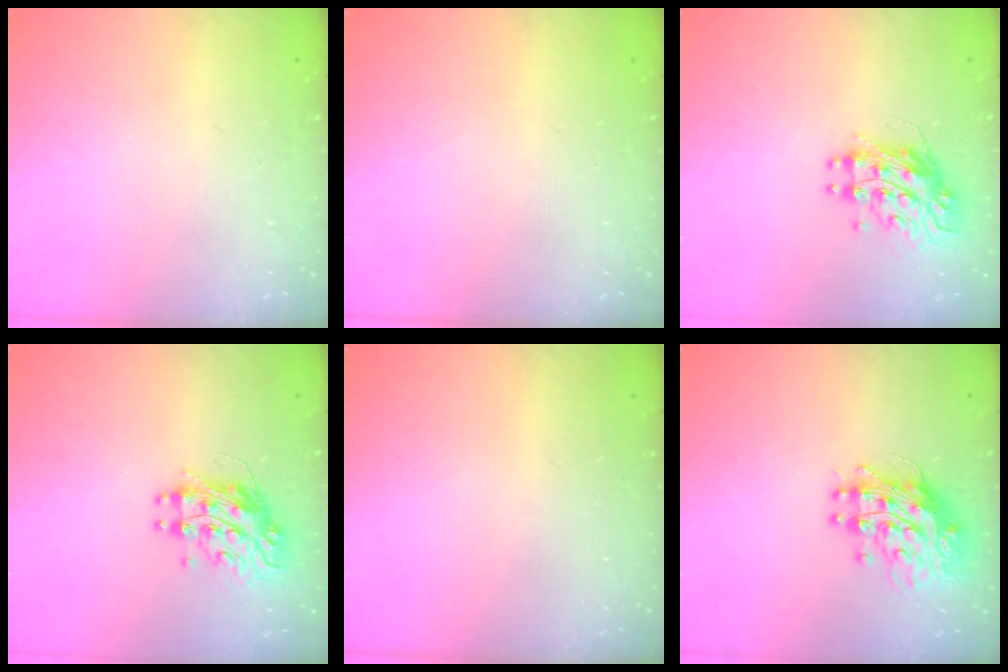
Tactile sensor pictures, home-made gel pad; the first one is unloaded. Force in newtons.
{"total": 0.0}
{"total": 10.7, "press": 10.6, "slide": 0.7}
{"total": 10.7, "press": 10.6, "slide": 0.7}
{"total": 0.0}
{"total": 14.5, "press": 14.4, "slide": 1.2}